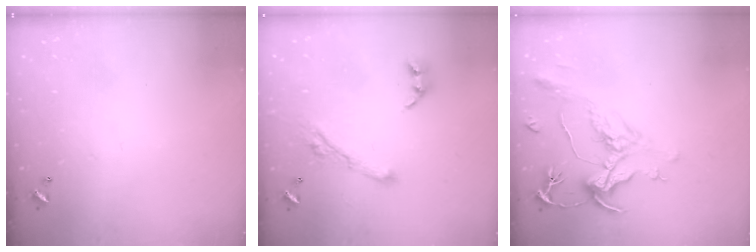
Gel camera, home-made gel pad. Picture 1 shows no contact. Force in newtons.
{"total": 7.8, "press": 7.7, "slide": 0.9}
{"total": 2.1, "press": 1.7, "slide": 1.3}